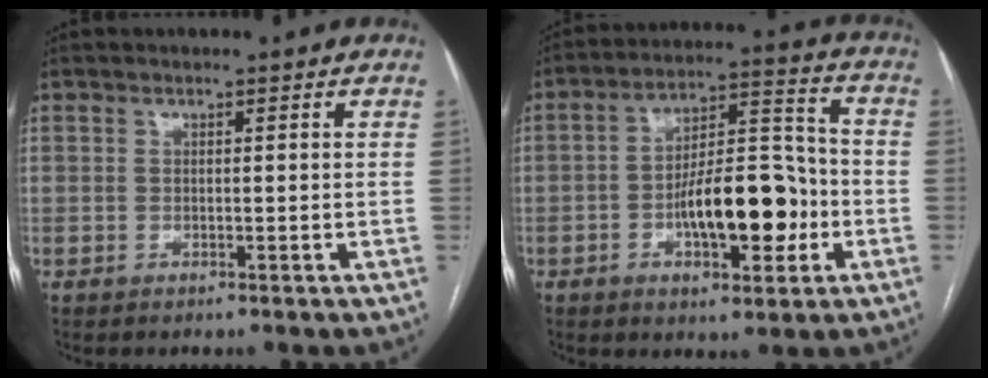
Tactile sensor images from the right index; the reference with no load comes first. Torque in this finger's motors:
{"motor_torque": [1.68, -0.46, 0.83, 0.17]}